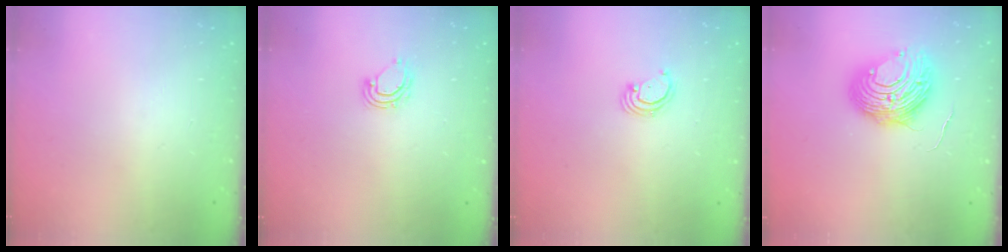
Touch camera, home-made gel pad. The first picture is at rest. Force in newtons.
{"total": 5.4, "press": 5.4, "slide": 0.3}
{"total": 2.8, "press": 2.8, "slide": 0.2}
{"total": 12.2, "press": 12.2, "slide": 1.4}